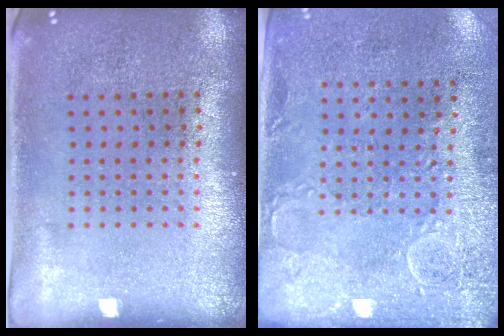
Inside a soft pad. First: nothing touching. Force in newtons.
{"total": 2.9, "press": 2.3, "slide": 1.8}